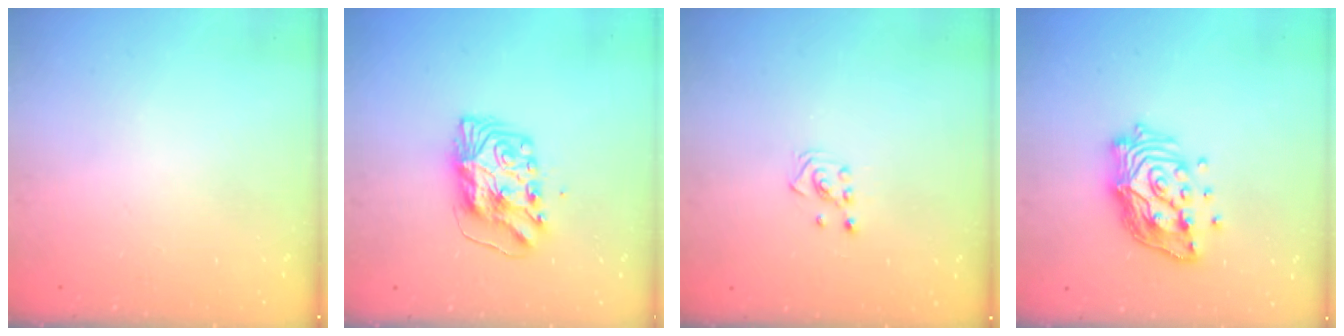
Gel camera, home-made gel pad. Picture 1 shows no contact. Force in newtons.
{"total": 8.5, "press": 8.4, "slide": 0.9}
{"total": 2.5, "press": 2.5, "slide": 0.4}
{"total": 15.0, "press": 14.9, "slide": 1.9}